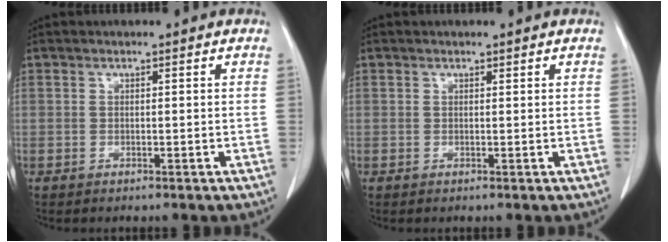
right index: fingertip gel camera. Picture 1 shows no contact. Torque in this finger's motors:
{"motor_torque": [-0.04, 0.15, 0.00, -0.01]}